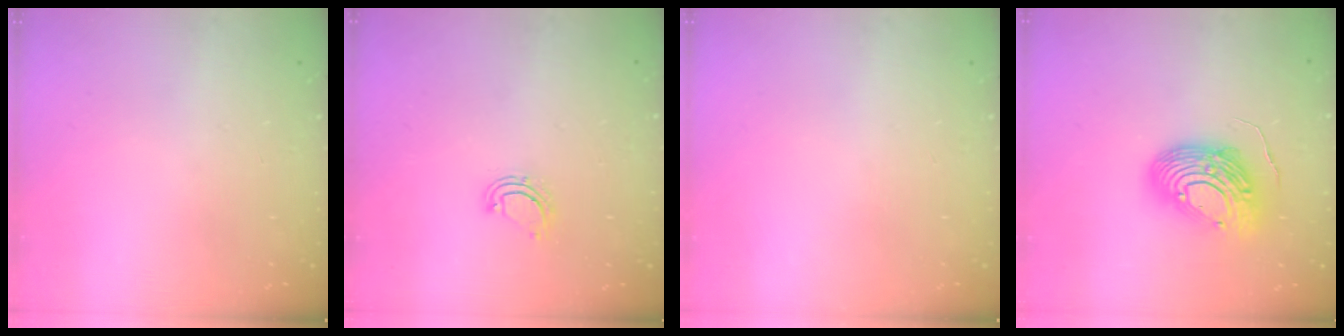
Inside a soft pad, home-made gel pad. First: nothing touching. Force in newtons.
{"total": 5.4, "press": 5.4, "slide": 0.5}
{"total": 0.0}
{"total": 14.4, "press": 14.4, "slide": 1.1}